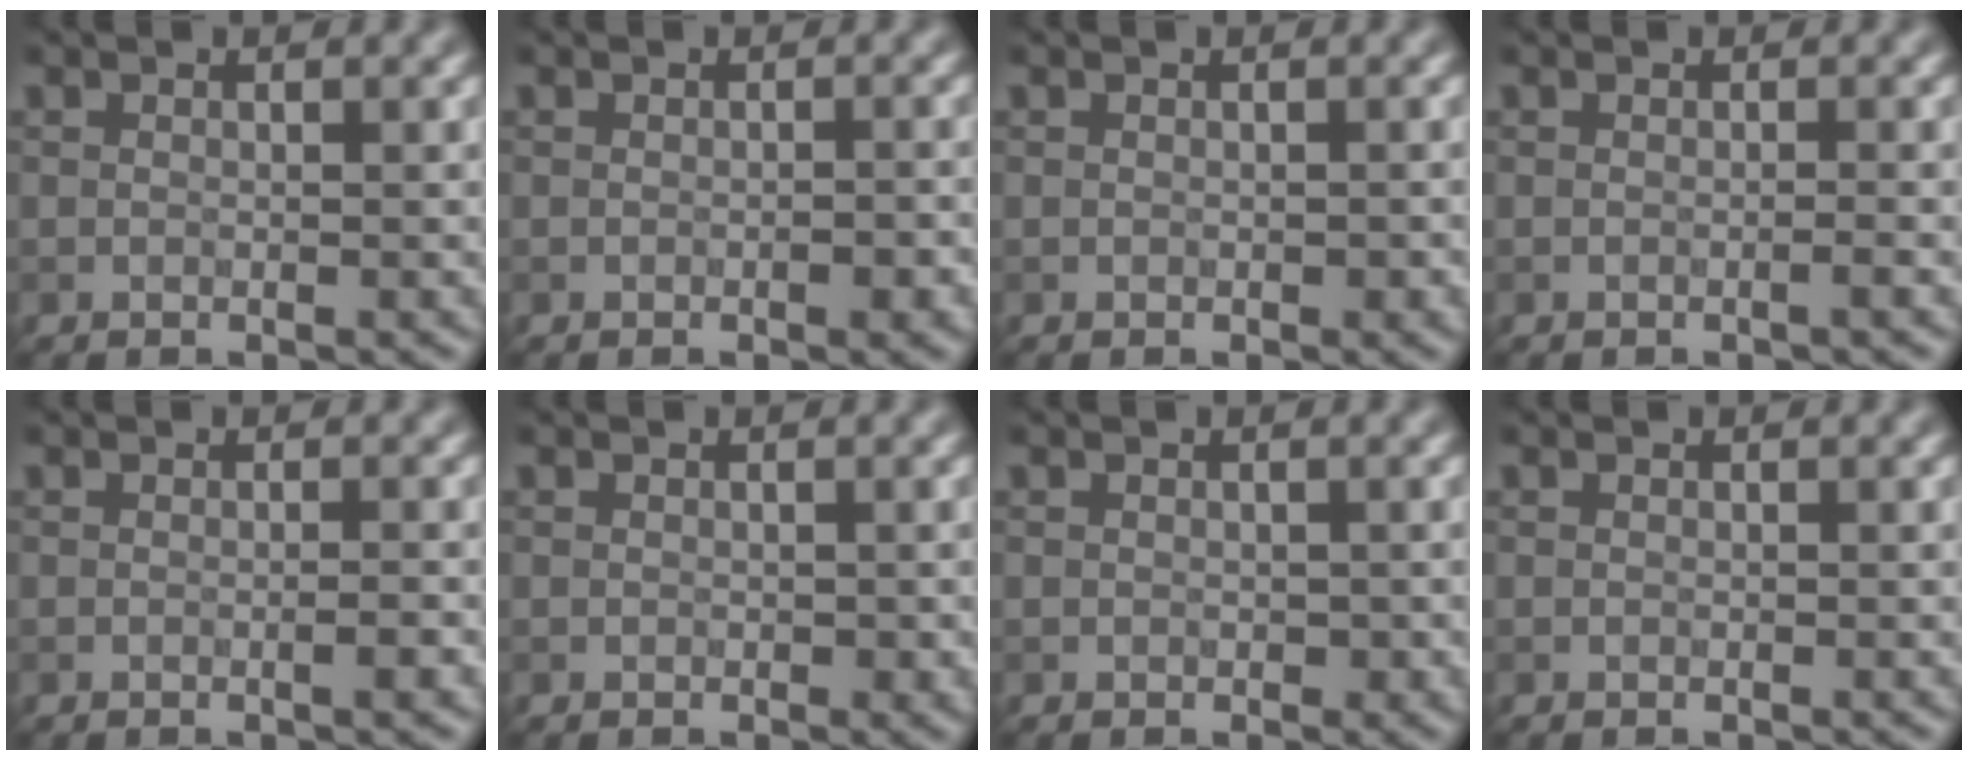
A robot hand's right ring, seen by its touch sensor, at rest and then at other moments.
{"total": 1.2, "force": [-0.4, 0.4, 1.1], "torque": [-0.015, 0.000, -0.005]}
{"total": 0.6, "force": [-0.1, 0.4, 0.5], "torque": [-0.007, -0.002, 0.000]}
{"total": 0.6, "force": [-0.3, 0.0, 0.5], "torque": [-0.006, 0.000, -0.007]}
{"total": 1.1, "force": [-0.3, 0.1, 1.0], "torque": [-0.013, 0.001, -0.006]}
{"total": 0.7, "force": [0.0, 0.6, 0.5], "torque": [-0.004, -0.004, -0.001]}
{"total": 0.7, "force": [0.0, 0.6, 0.4], "torque": [-0.004, -0.005, -0.001]}
{"total": 0.0}